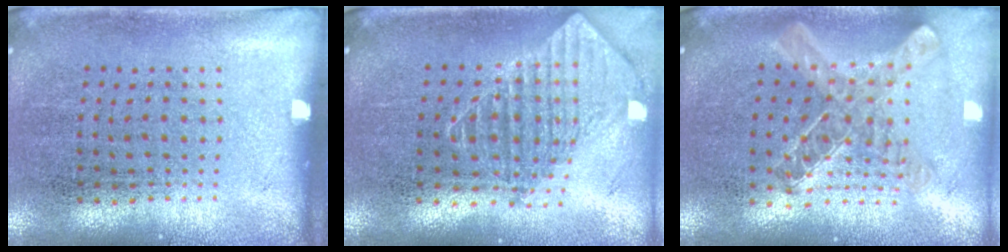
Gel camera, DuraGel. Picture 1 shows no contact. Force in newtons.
{"total": 1.9, "press": 1.5, "slide": 1.2}
{"total": 1.1, "press": 1.0, "slide": 0.2}